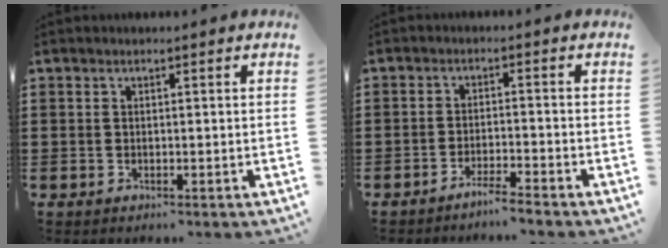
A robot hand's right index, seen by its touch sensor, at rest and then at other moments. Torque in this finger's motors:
{"motor_torque": [1.55, 0.59, 0.23, 0.00]}